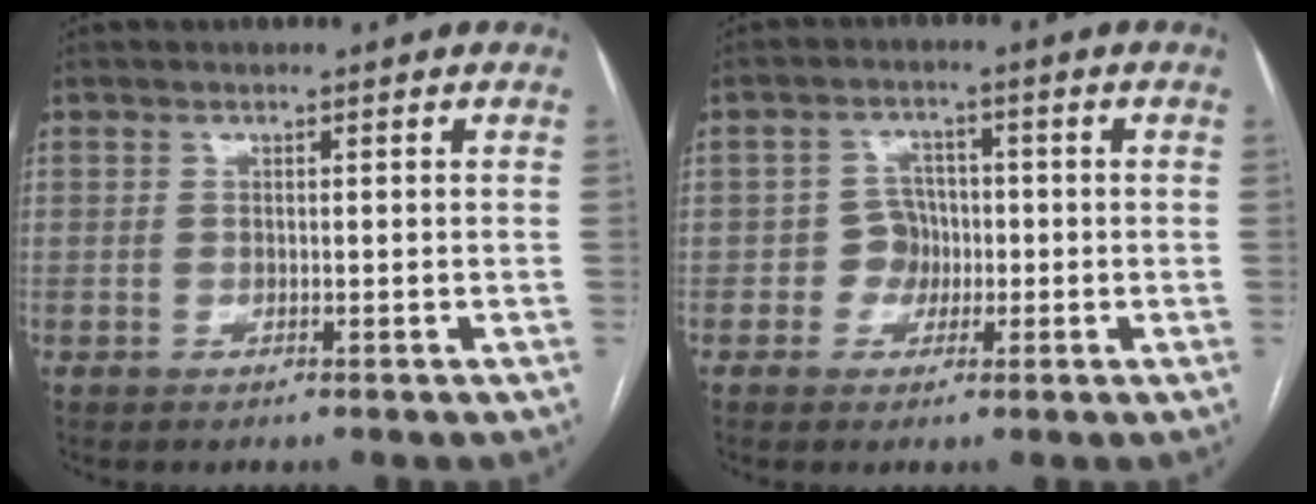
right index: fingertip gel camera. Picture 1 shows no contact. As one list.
[{"total": 3.7, "force": [-0.8, 3.5, 1.0], "torque": [-0.010, 0.014, -0.013]}]